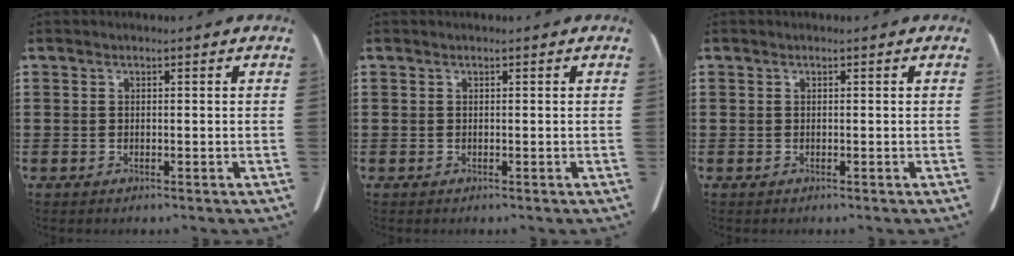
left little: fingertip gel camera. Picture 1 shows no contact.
{"total": 0.0}
{"total": 0.0}